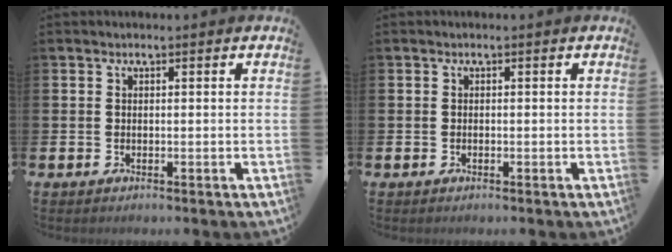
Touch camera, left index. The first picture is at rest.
{"total": 0.0}